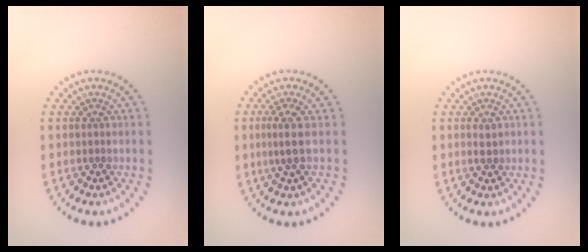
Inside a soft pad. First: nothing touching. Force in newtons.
{"total": 2.0, "press": 1.6, "slide": 1.2}
{"total": 0.9, "press": 0.9, "slide": 0.0}